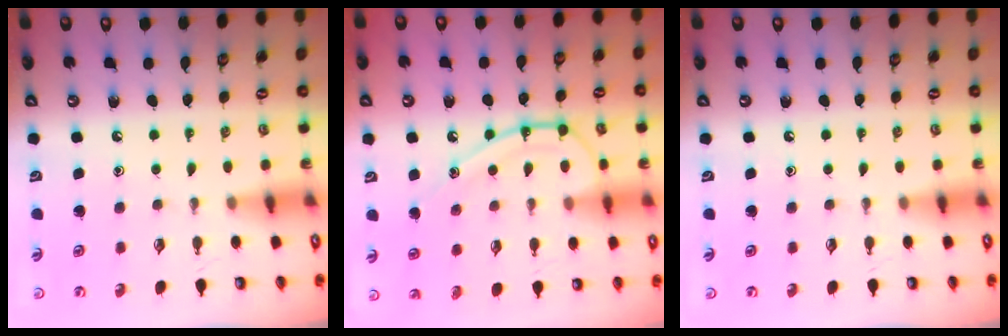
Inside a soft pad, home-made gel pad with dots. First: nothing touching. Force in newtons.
{"total": 11.3, "press": 11.3, "slide": 0.5}
{"total": 0.0}